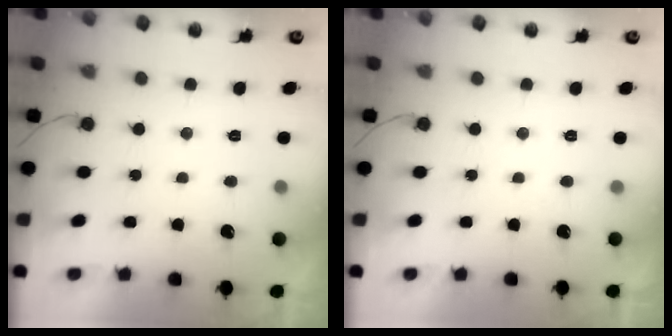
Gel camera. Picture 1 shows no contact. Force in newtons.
{"total": 1.7, "press": 1.7, "slide": 0.0}